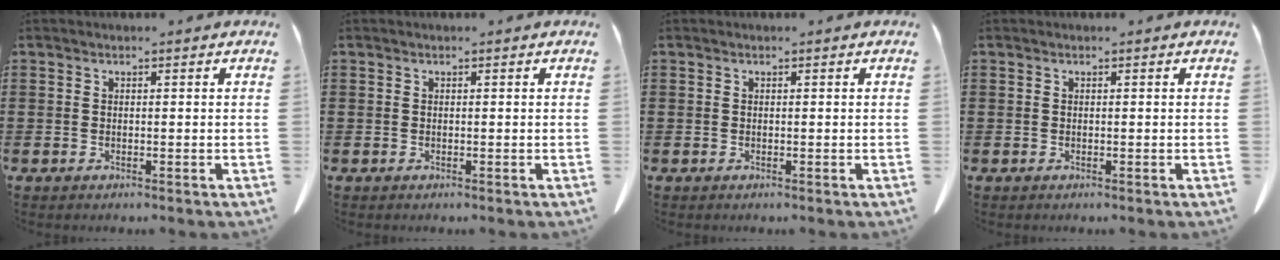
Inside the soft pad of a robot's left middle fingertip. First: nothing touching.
{"total": 0.0}
{"total": 0.0}
{"total": 0.0}